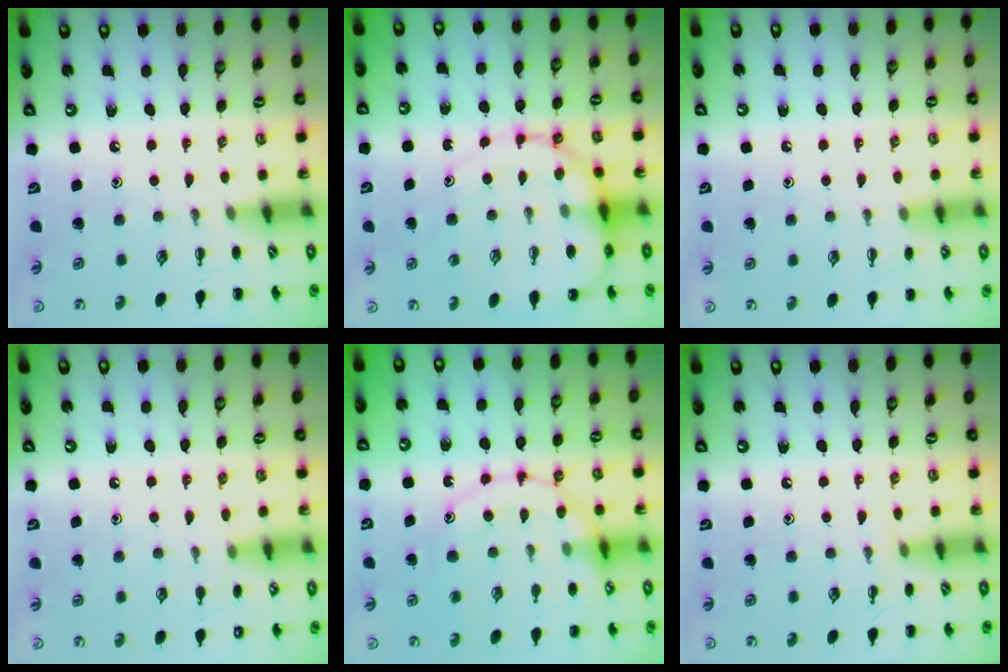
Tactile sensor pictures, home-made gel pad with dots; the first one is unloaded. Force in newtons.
{"total": 13.8, "press": 13.5, "slide": 3.0}
{"total": 4.5, "press": 4.2, "slide": 1.8}
{"total": 6.8, "press": 6.5, "slide": 2.1}
{"total": 16.2, "press": 16.1, "slide": 2.0}
{"total": 5.9, "press": 5.5, "slide": 1.9}